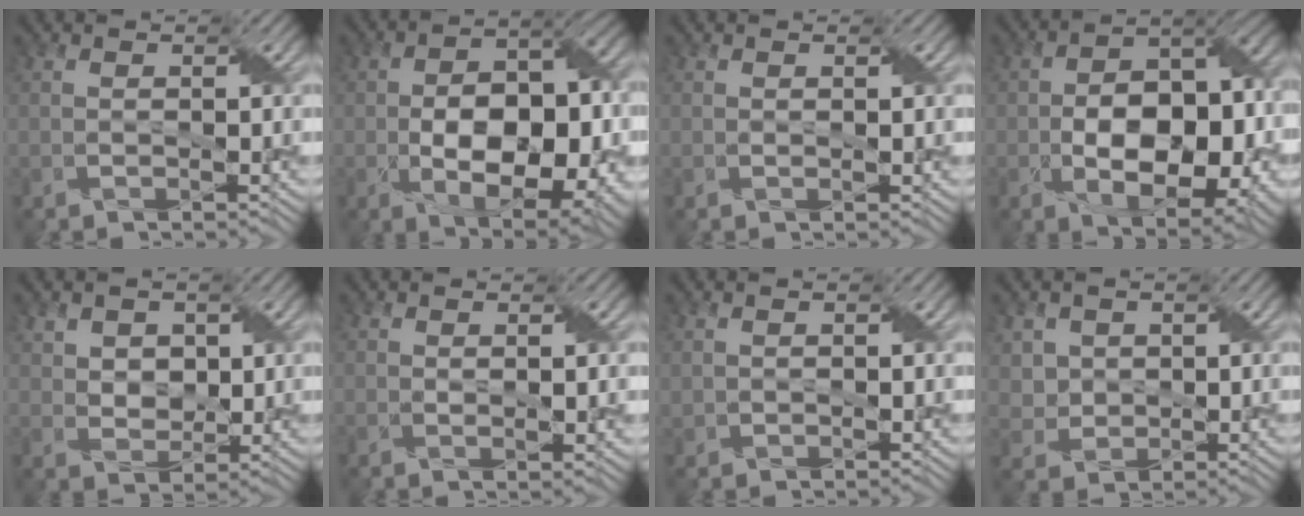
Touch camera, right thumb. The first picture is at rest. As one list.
[{"total": 13.6, "force": [-2.9, 7.6, 10.9], "torque": [-0.166, -0.017, -0.040]}, {"total": 0.6, "force": [0.3, 0.2, 0.4], "torque": [-0.007, -0.001, 0.005]}, {"total": 13.6, "force": [-3.2, 7.7, 10.7], "torque": [-0.165, -0.012, -0.049]}, {"total": 4.1, "force": [2.0, 3.0, 1.8], "torque": [-0.058, -0.009, 0.042]}, {"total": 1.5, "force": [0.5, 0.3, 1.4], "torque": [-0.025, -0.001, 0.013]}, {"total": 0.7, "force": [0.5, 0.5, 0.2], "torque": [-0.009, 0.002, 0.014]}, {"total": 3.6, "force": [1.5, 3.1, 0.9], "torque": [-0.044, -0.011, 0.039]}]